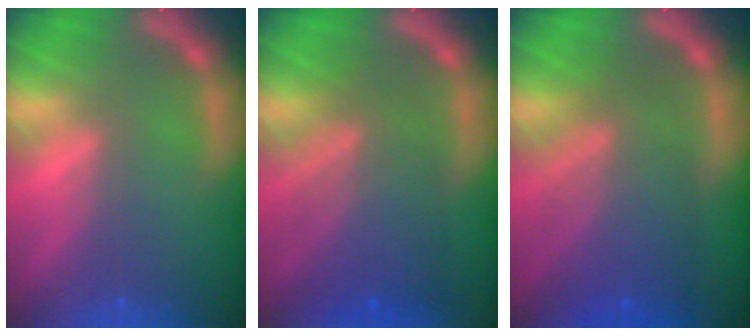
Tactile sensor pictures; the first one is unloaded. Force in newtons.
{"total": 7.5}
{"total": 8.1}